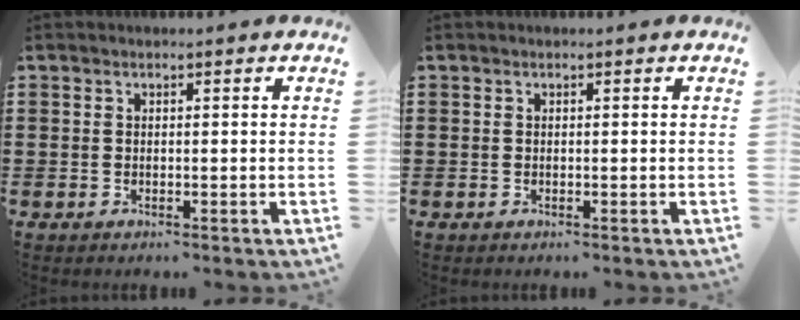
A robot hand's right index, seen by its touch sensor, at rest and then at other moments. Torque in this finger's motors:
{"motor_torque": [0.00, 0.00, 0.00, 0.00]}